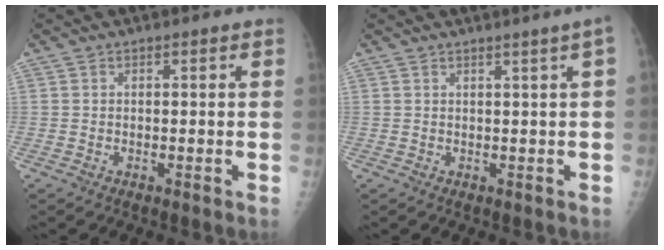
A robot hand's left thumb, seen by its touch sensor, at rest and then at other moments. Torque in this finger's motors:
{"motor_torque": [0.18, 1.16, 0.37, 0.03, 0.02]}